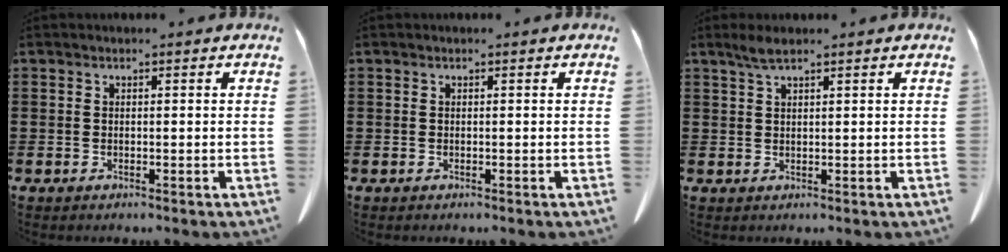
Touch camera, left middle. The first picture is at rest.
{"total": 0.0}
{"total": 2.2, "force": [1.6, 0.3, 1.6], "torque": [-0.033, 0.003, 0.028]}